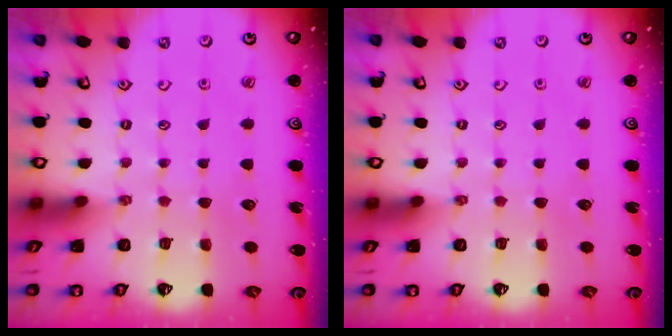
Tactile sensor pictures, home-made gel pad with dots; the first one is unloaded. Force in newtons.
{"total": 0.0}